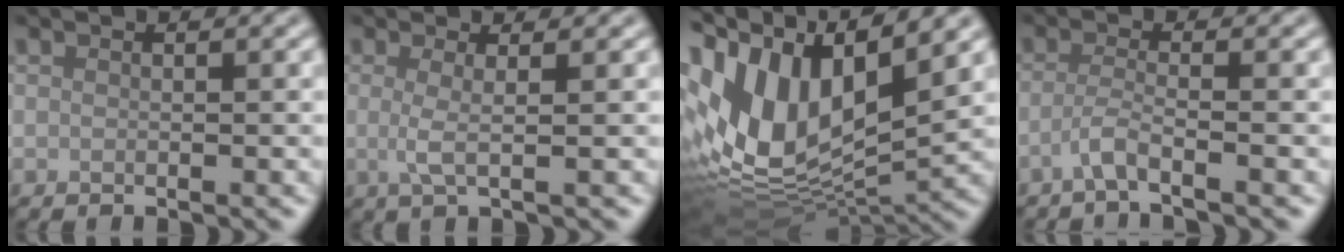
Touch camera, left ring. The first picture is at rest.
{"total": 2.1, "force": [-0.2, 0.5, 2.0], "torque": [-0.040, -0.003, -0.008]}
{"total": 15.1, "force": [4.3, 8.0, 12.0], "torque": [-0.251, 0.002, 0.082]}
{"total": 2.4, "force": [-1.5, 0.3, 1.8], "torque": [-0.033, -0.002, -0.043]}